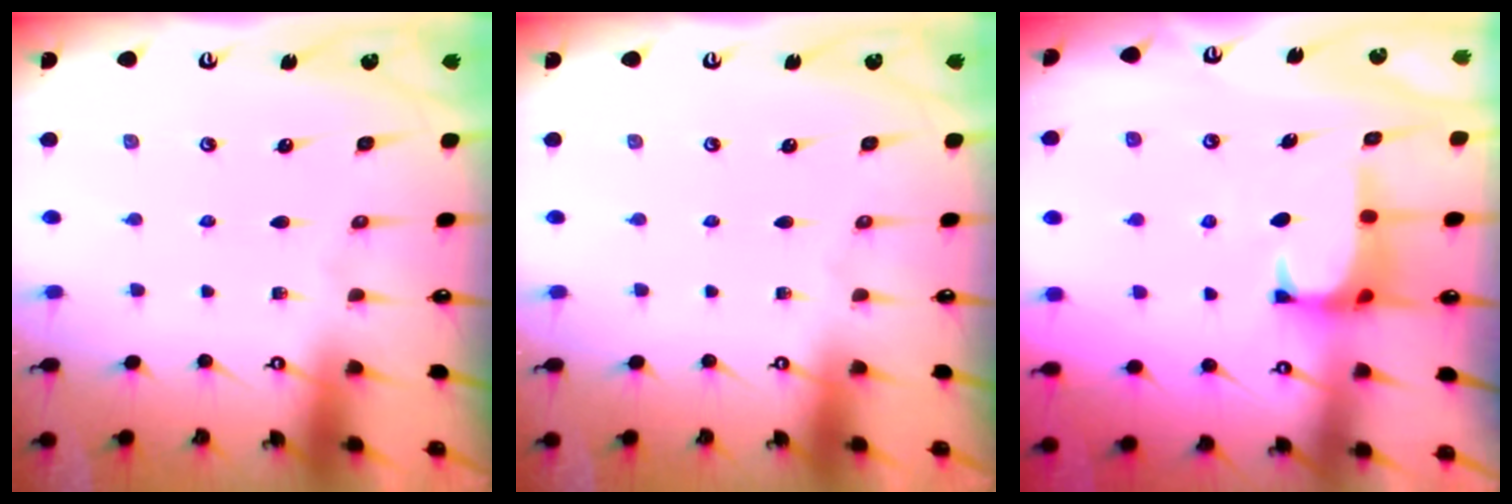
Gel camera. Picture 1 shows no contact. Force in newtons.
{"total": 0.0}
{"total": 0.8, "press": 0.1, "slide": 0.8}